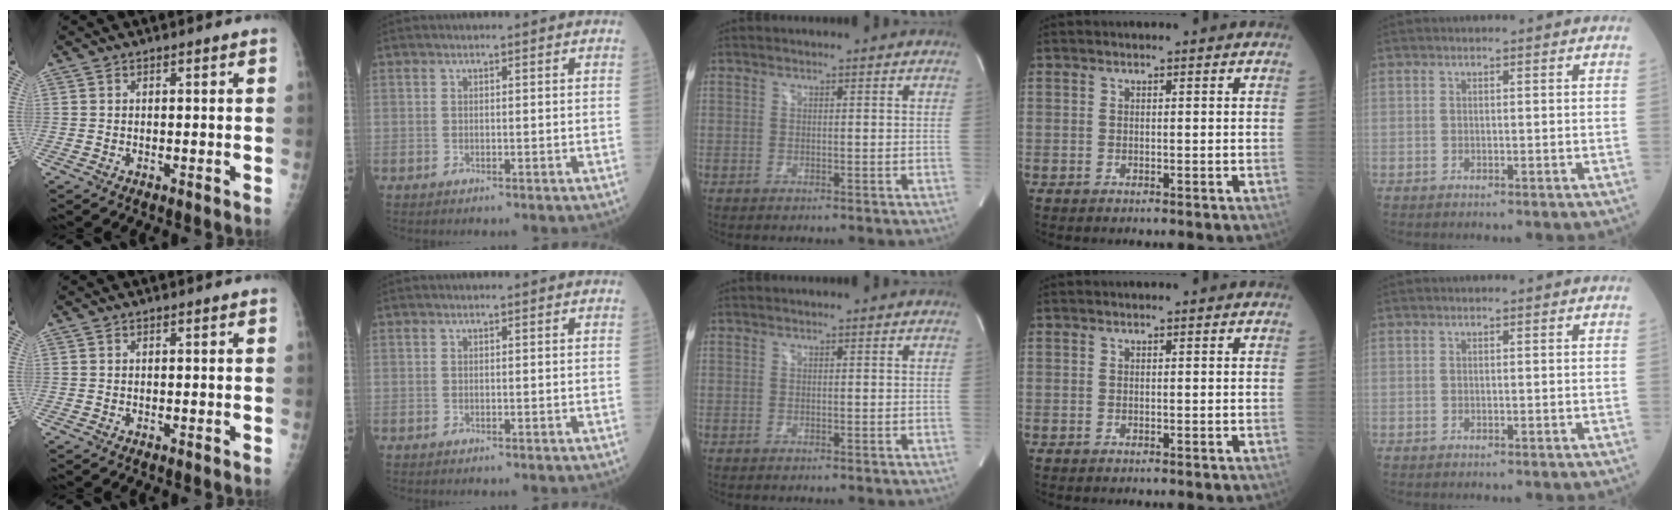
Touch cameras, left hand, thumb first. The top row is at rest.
{}